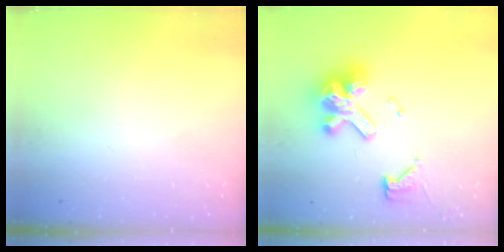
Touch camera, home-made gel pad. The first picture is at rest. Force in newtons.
{"total": 14.8, "press": 14.7, "slide": 1.7}